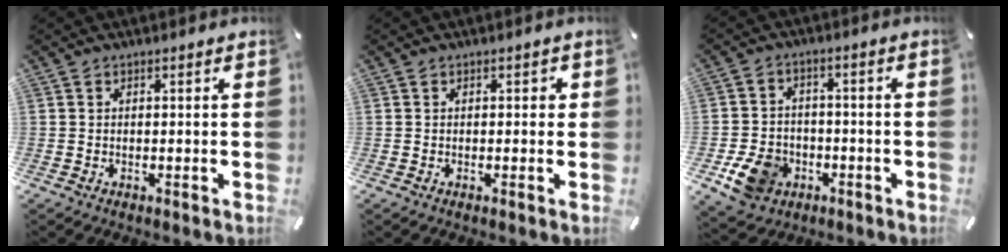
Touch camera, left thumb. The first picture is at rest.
{"total": 0.7, "force": [-0.1, 0.6, 0.3], "torque": [-0.005, 0.005, -0.005]}
{"total": 10.2, "force": [-4.0, 8.2, 4.6], "torque": [-0.099, 0.029, -0.070]}